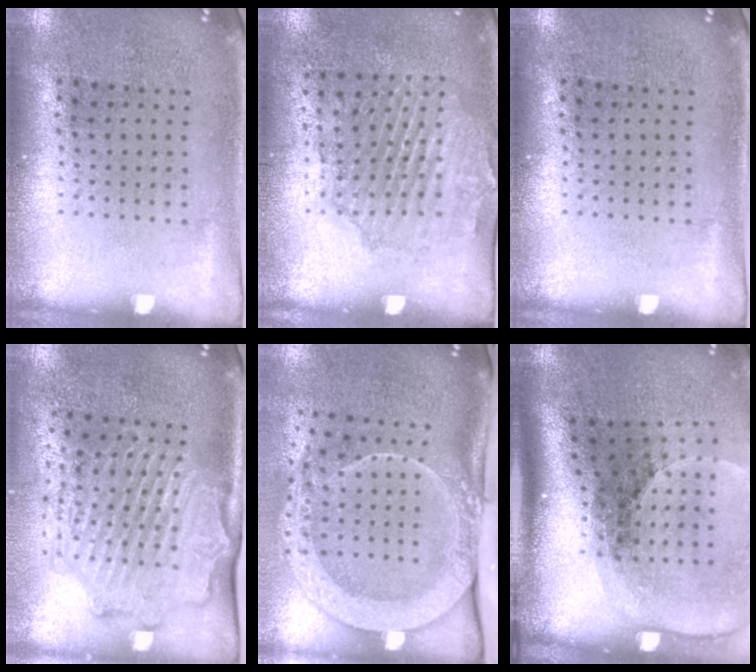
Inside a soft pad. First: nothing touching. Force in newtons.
{"total": 1.5, "press": 1.5, "slide": 0.4}
{"total": 0.0}
{"total": 2.2, "press": 2.2, "slide": 0.2}
{"total": 3.0, "press": 2.1, "slide": 2.1}
{"total": 2.6, "press": 1.9, "slide": 1.9}